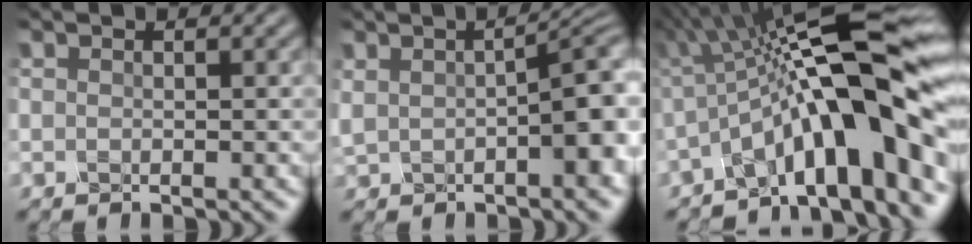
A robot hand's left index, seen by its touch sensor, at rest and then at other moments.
{"total": 6.8, "force": [0.1, 2.4, 6.3], "torque": [-0.086, 0.006, 0.009]}
{"total": 13.6, "force": [-2.6, 3.0, 13.0], "torque": [-0.184, 0.031, -0.046]}